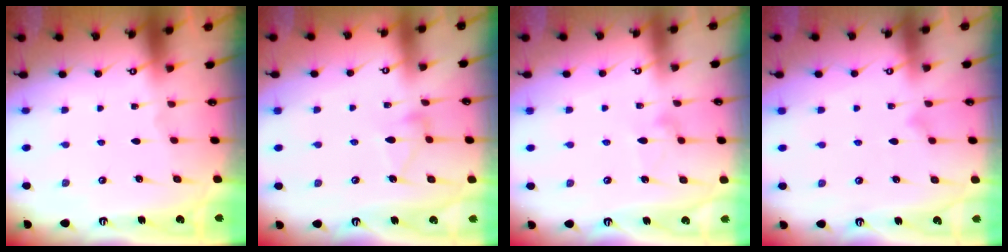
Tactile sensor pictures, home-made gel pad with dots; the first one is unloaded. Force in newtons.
{"total": 6.3, "press": 6.3, "slide": 0.5}
{"total": 7.5, "press": 7.5, "slide": 0.4}
{"total": 7.4, "press": 7.4, "slide": 0.5}